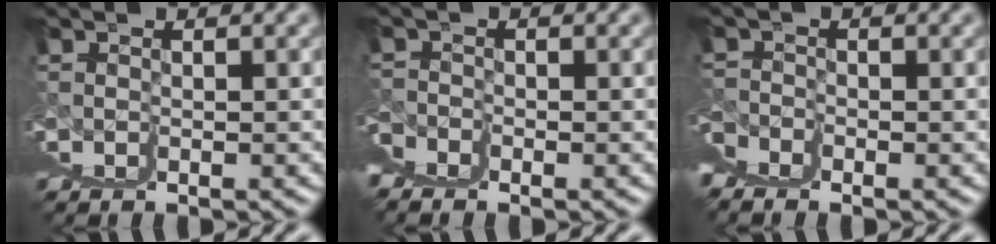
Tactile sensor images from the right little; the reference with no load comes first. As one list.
[{"total": 2.8, "force": [1.4, -2.4, -0.5], "torque": [0.023, 0.014, 0.024]}, {"total": 2.9, "force": [1.7, -2.3, -0.4], "torque": [0.019, 0.014, 0.029]}]